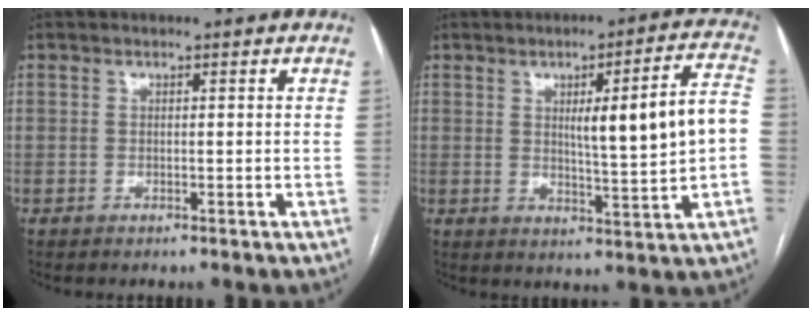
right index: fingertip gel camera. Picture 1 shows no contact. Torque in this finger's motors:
{"motor_torque": [0.34, 0.00, 0.49, 0.11]}